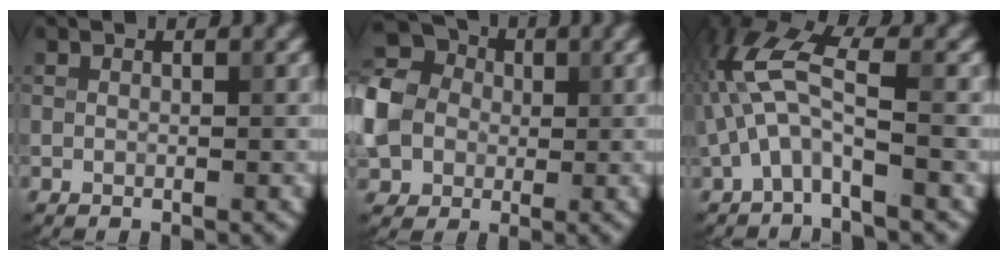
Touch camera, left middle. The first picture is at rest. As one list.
[{"total": 11.0, "force": [-0.7, 9.5, 5.4], "torque": [-0.133, 0.012, -0.050]}, {"total": 5.6, "force": [-1.0, 2.0, 5.1], "torque": [-0.118, 0.021, -0.030]}]